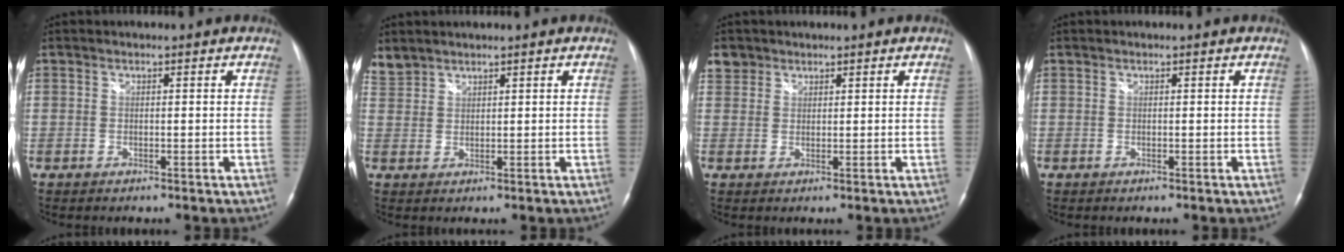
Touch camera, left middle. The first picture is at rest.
{"total": 2.8, "force": [2.6, 0.8, -0.1], "torque": [-0.006, 0.015, 0.058]}
{"total": 2.8, "force": [1.9, 2.0, 0.0], "torque": [0.003, 0.010, 0.035]}
{"total": 0.0}